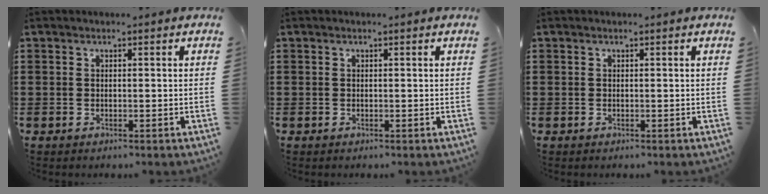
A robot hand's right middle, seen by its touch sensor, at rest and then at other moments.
{"total": 0.0}
{"total": 0.0}